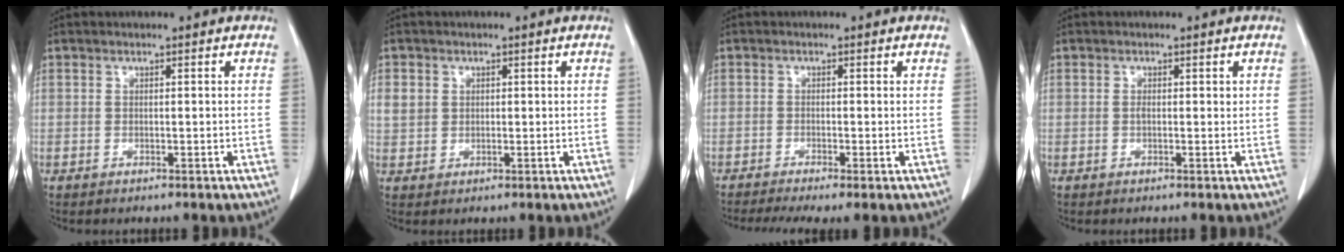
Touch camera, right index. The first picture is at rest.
{"total": 3.1, "force": [0.8, 2.8, 1.2], "torque": [-0.026, 0.008, 0.021]}
{"total": 5.5, "force": [-3.9, 0.6, 3.8], "torque": [-0.057, -0.010, -0.064]}
{"total": 1.1, "force": [0.2, 0.5, 0.9], "torque": [-0.018, 0.000, 0.001]}